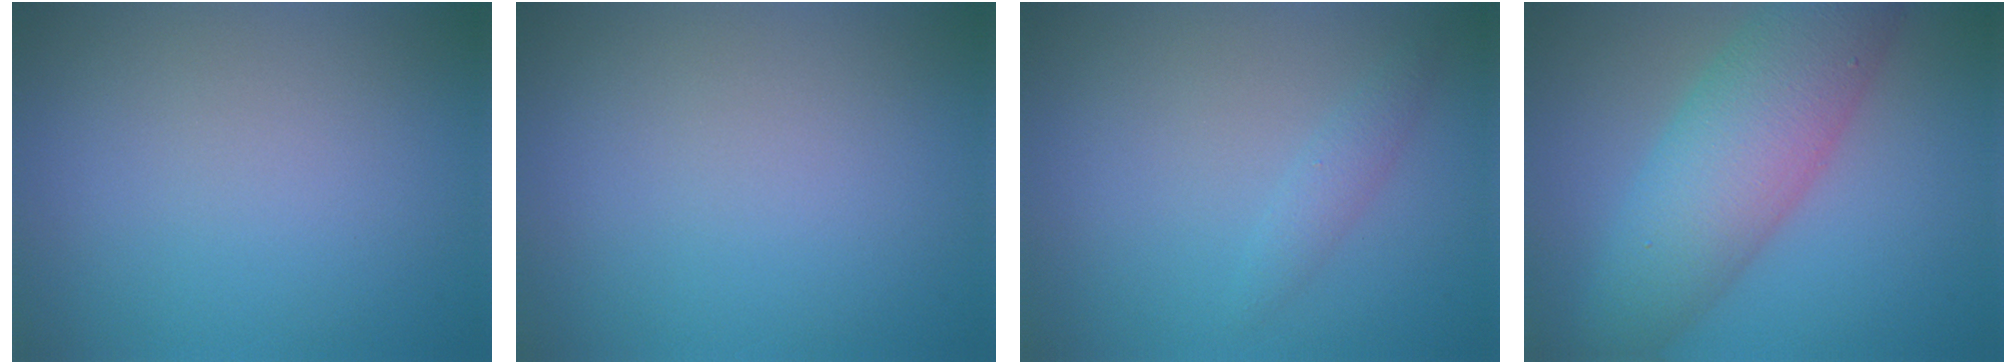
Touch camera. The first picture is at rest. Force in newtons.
{"total": 0.0}
{"total": 1.2, "press": 1.2, "slide": 0.1}
{"total": 8.1, "press": 8.0, "slide": 0.2}